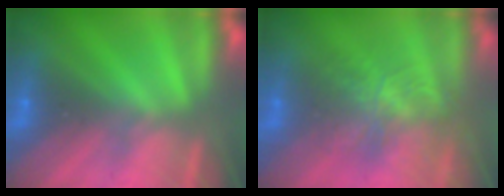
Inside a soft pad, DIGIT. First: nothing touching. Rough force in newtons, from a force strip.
{"total": 4.5}